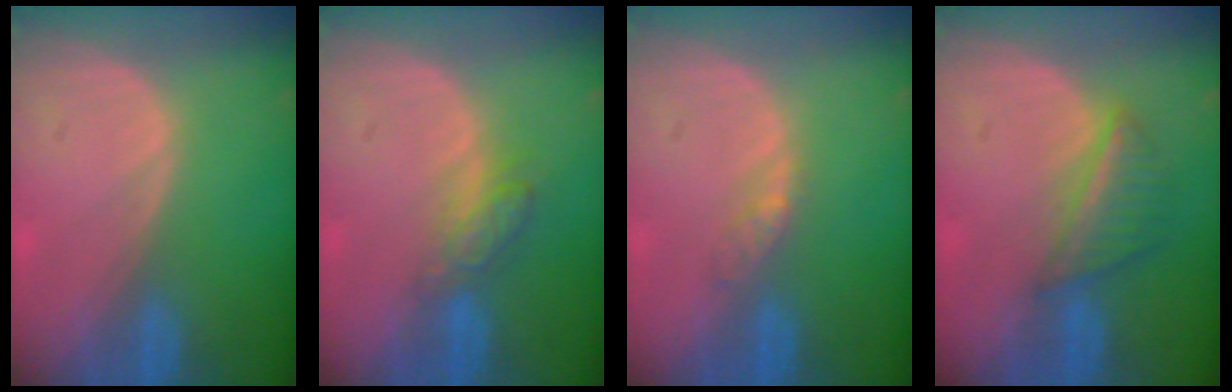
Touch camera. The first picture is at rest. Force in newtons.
{"total": 4.7, "press": 4.2, "slide": 2.1}
{"total": 2.2, "press": 1.9, "slide": 1.2}
{"total": 5.6, "press": 5.1, "slide": 2.2}